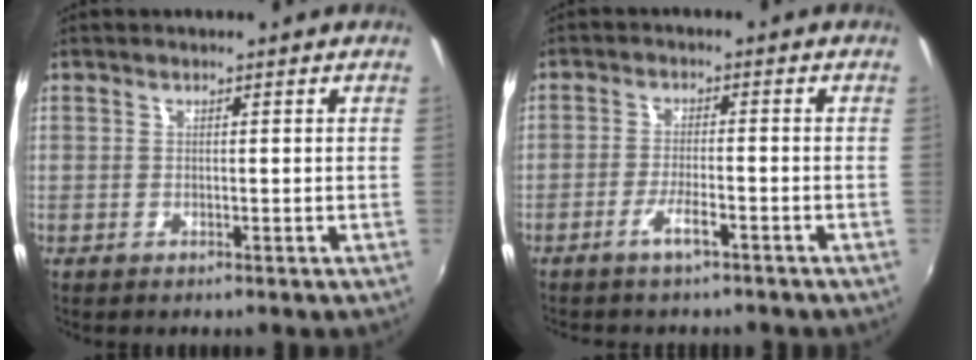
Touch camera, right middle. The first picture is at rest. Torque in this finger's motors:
{"motor_torque": [1.07, -1.07, 0.11, 0.07]}